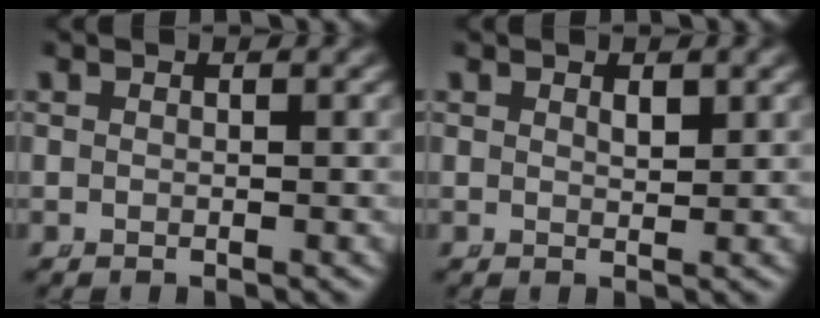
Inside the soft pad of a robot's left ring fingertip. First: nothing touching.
{"total": 0.8, "force": [0.5, 0.0, 0.6], "torque": [-0.007, -0.011, 0.015]}